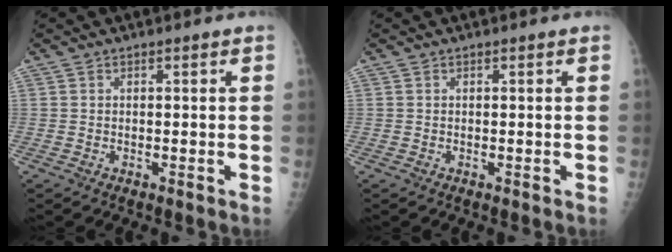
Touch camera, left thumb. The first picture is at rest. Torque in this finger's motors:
{"motor_torque": [0.00, 0.00, 0.00, 0.00, 0.00]}